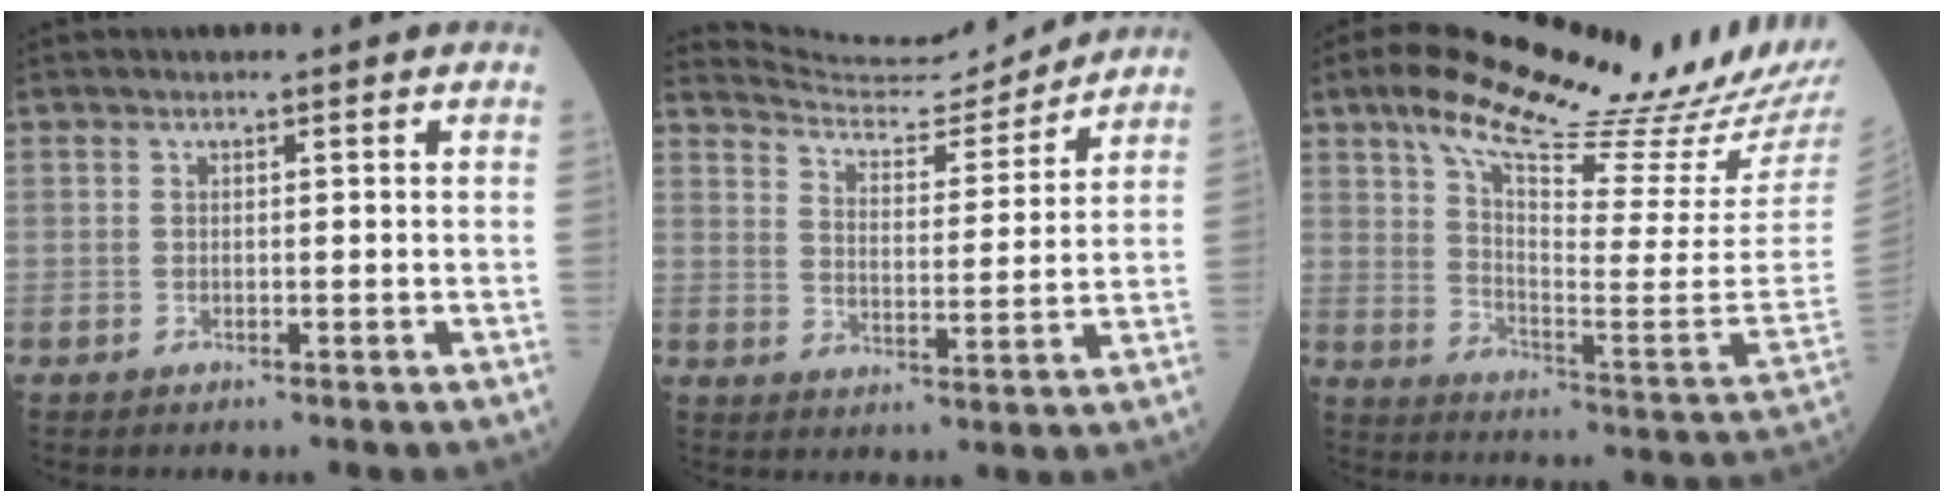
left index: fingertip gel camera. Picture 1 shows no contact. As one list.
[{"total": 10.6, "force": [10.6, 0.1, 0.3], "torque": [-0.016, -0.003, 0.167]}, {"total": 25.7, "force": [20.8, 2.7, 14.8], "torque": [-0.235, -0.042, 0.289]}]